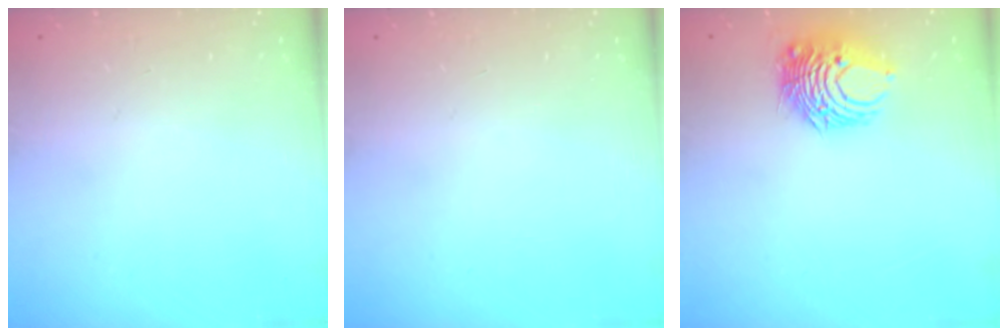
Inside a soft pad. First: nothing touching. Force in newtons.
{"total": 0.0}
{"total": 8.2, "press": 8.2, "slide": 0.7}